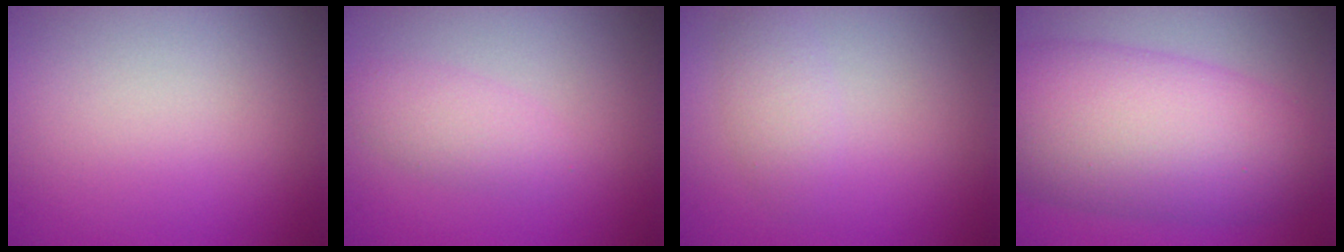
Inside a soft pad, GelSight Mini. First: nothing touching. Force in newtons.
{"total": 2.2, "press": 2.2, "slide": 0.1}
{"total": 2.0, "press": 2.0, "slide": 0.1}
{"total": 11.3, "press": 11.3, "slide": 0.2}